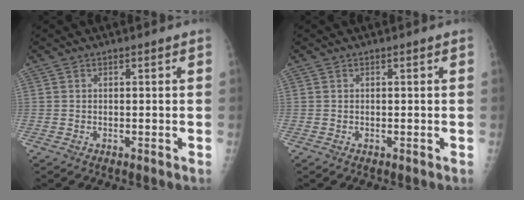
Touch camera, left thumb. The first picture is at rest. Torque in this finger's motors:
{"motor_torque": [-0.04, 0.01, -0.05, -0.02, 0.00]}